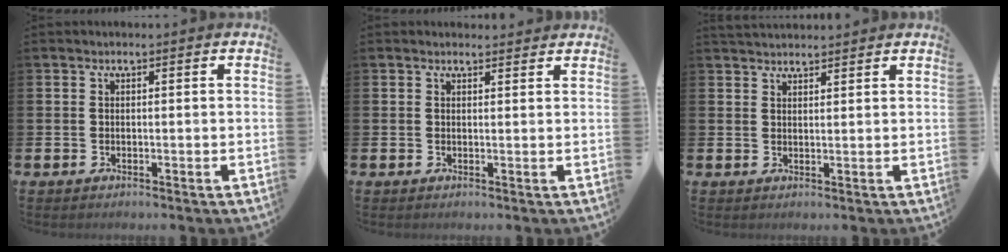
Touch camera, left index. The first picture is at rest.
{"total": 1.2, "force": [1.2, 0.3, 0.1], "torque": [0.005, -0.001, 0.020]}
{"total": 2.4, "force": [2.4, 0.5, 0.1], "torque": [0.004, -0.010, 0.042]}